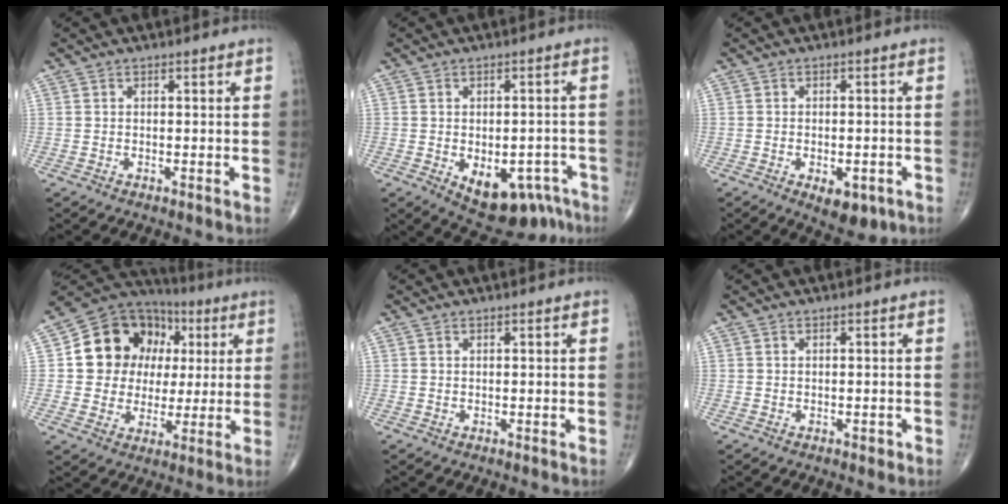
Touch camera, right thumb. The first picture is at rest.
{"total": 12.1, "force": [-6.3, 7.0, 7.6], "torque": [-0.071, 0.030, -0.076]}
{"total": 6.5, "force": [-2.8, 3.3, 4.9], "torque": [-0.063, 0.006, -0.027]}
{"total": 16.7, "force": [3.3, 14.2, 8.1], "torque": [-0.090, 0.022, 0.057]}
{"total": 0.0}
{"total": 0.7, "force": [-0.2, 0.5, 0.5], "torque": [-0.004, 0.000, -0.002]}